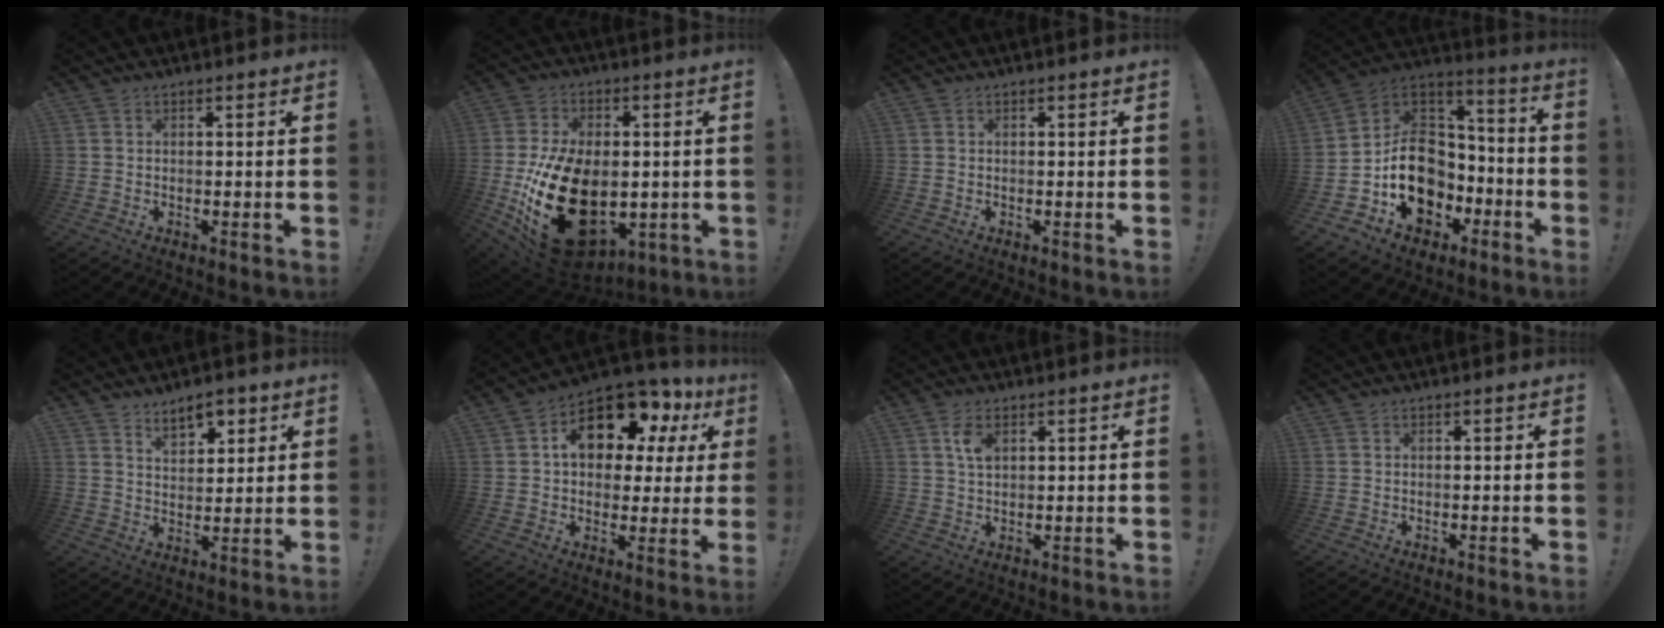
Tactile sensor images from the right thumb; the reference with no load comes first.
{"total": 28.4, "force": [-5.1, 18.5, 21.0], "torque": [-0.394, 0.025, -0.057]}
{"total": 0.0}
{"total": 17.4, "force": [-5.0, 14.1, 8.8], "torque": [-0.134, 0.026, -0.066]}
{"total": 8.4, "force": [5.8, 4.5, 4.2], "torque": [-0.052, -0.028, 0.105]}
{"total": 15.0, "force": [7.1, 8.6, 10.1], "torque": [-0.157, -0.042, 0.118]}
{"total": 4.6, "force": [1.9, 2.4, 3.4], "torque": [-0.057, -0.005, 0.031]}
{"total": 0.0}